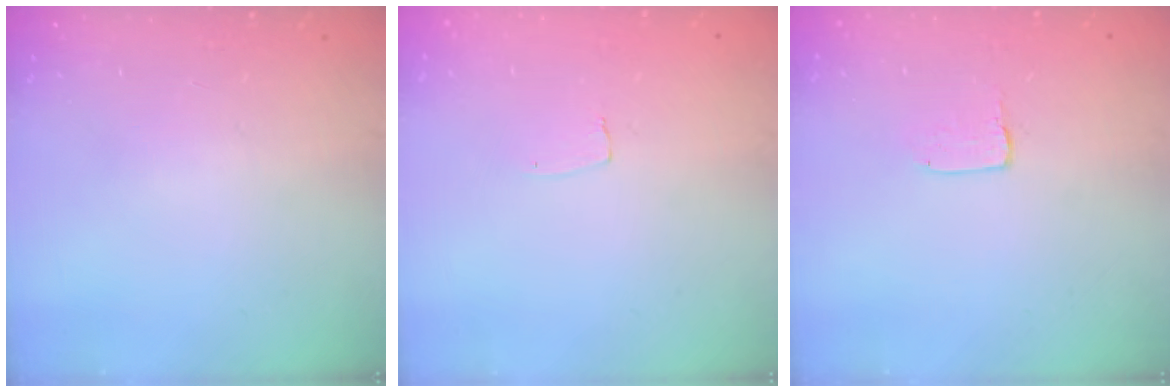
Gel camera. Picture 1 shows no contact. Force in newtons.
{"total": 3.0, "press": 3.0, "slide": 0.2}
{"total": 1.7, "press": 1.6, "slide": 0.1}